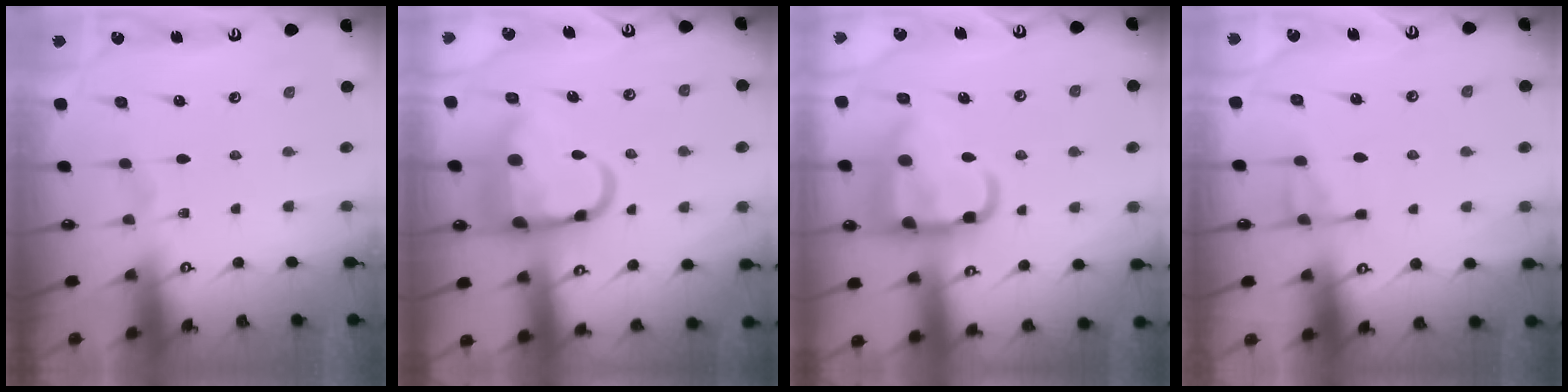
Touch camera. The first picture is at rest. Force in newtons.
{"total": 14.7, "press": 14.6, "slide": 1.6}
{"total": 17.7, "press": 17.5, "slide": 2.0}
{"total": 5.1, "press": 5.1, "slide": 0.5}